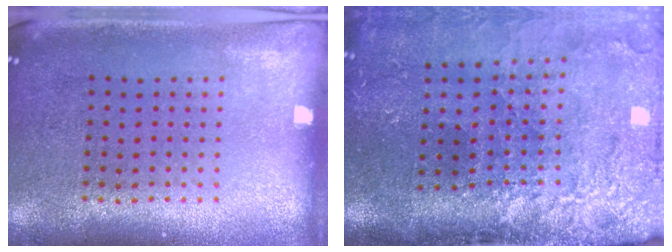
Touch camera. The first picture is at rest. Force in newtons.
{"total": 4.6, "press": 3.6, "slide": 2.8}